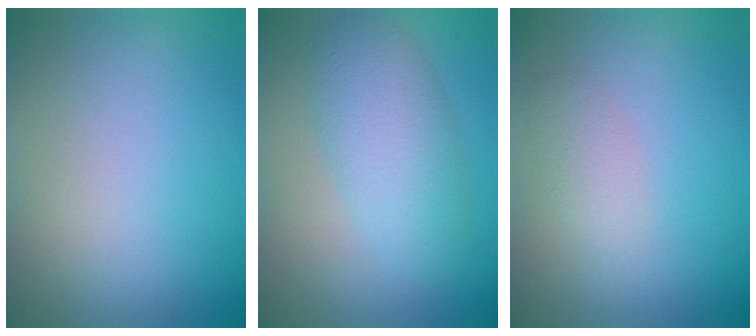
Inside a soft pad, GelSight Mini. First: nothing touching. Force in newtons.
{"total": 4.5, "press": 4.5, "slide": 0.2}
{"total": 1.7, "press": 1.7, "slide": 0.0}